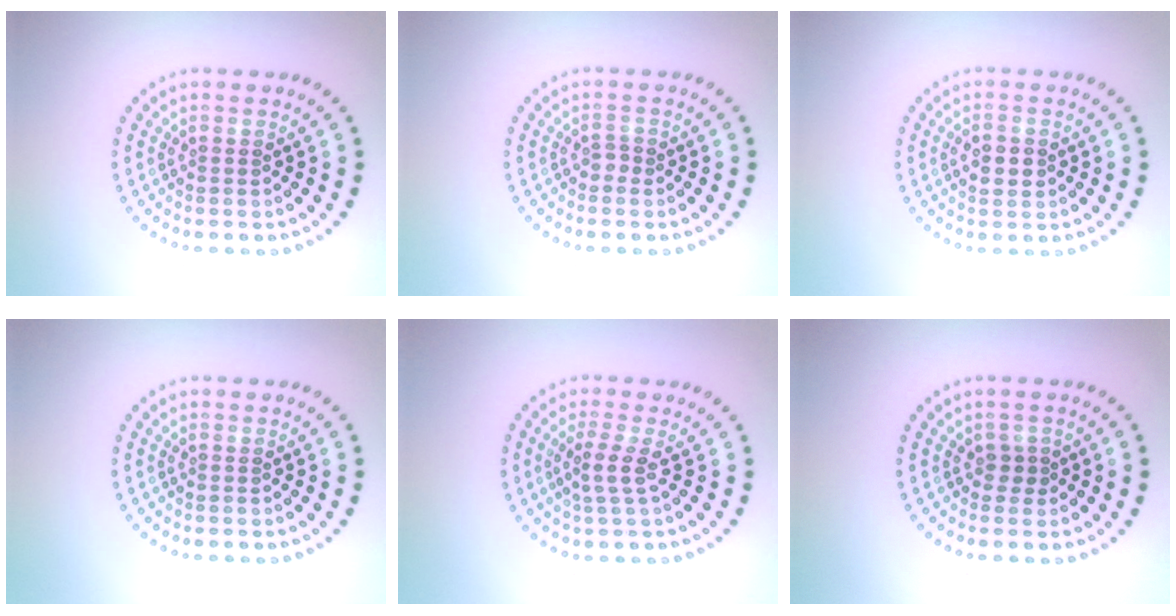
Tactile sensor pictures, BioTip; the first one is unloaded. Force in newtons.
{"total": 0.9, "press": 0.6, "slide": 0.6}
{"total": 2.7, "press": 2.7, "slide": 0.1}
{"total": 0.0}
{"total": 2.2, "press": 1.7, "slide": 1.4}
{"total": 1.1, "press": 0.8, "slide": 0.7}